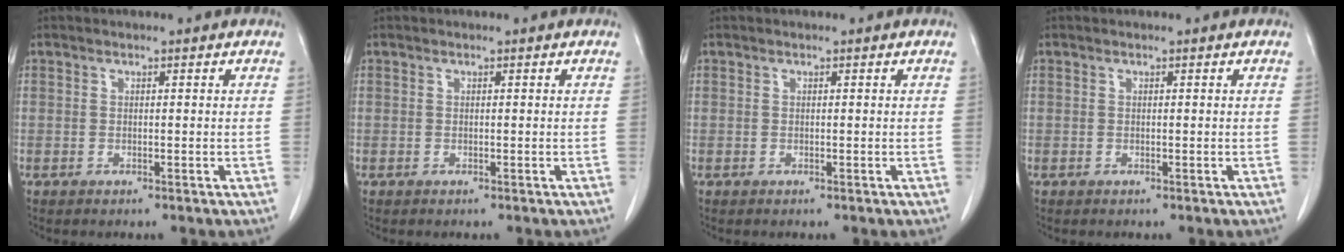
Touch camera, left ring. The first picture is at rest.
{"total": 0.0}
{"total": 0.0}
{"total": 0.0}